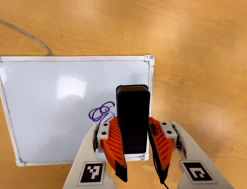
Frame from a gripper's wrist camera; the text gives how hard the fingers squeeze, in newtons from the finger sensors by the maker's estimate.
{"total": 8.0, "left": 6.6, "right": 9.4}